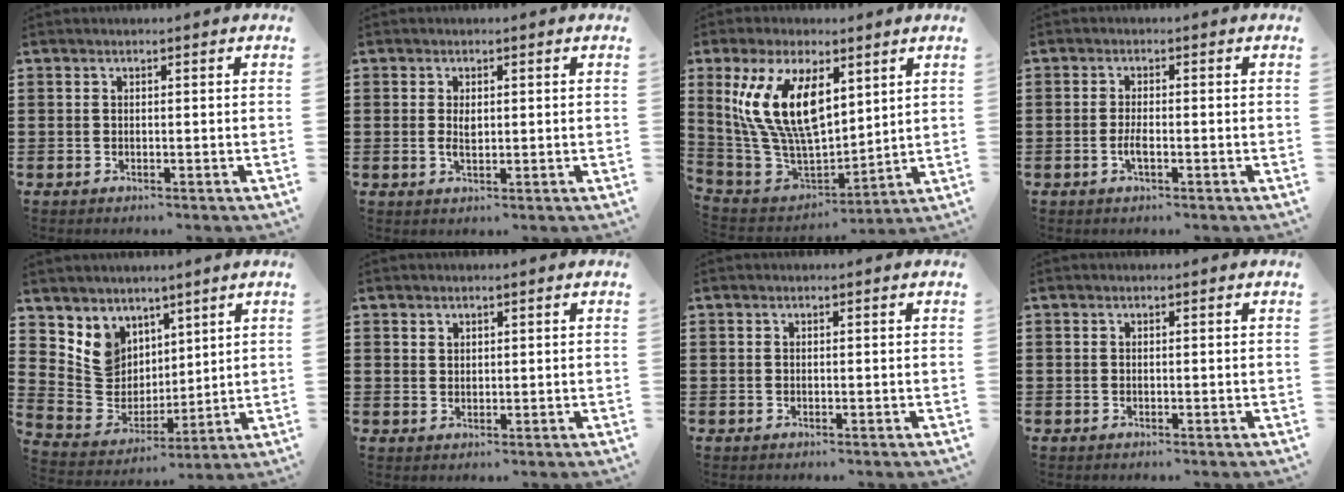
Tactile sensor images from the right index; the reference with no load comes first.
{"total": 2.1, "force": [0.2, 0.7, 1.9], "torque": [-0.040, -0.001, 0.005]}
{"total": 14.4, "force": [5.2, 6.9, 11.6], "torque": [-0.263, -0.006, 0.096]}
{"total": 2.2, "force": [-0.8, 0.6, 2.0], "torque": [-0.044, -0.001, -0.016]}
{"total": 7.2, "force": [4.1, 5.9, 0.4], "torque": [-0.054, -0.030, 0.083]}
{"total": 1.4, "force": [1.1, 0.7, 0.1], "torque": [-0.003, 0.001, 0.022]}
{"total": 0.0}
{"total": 0.0}